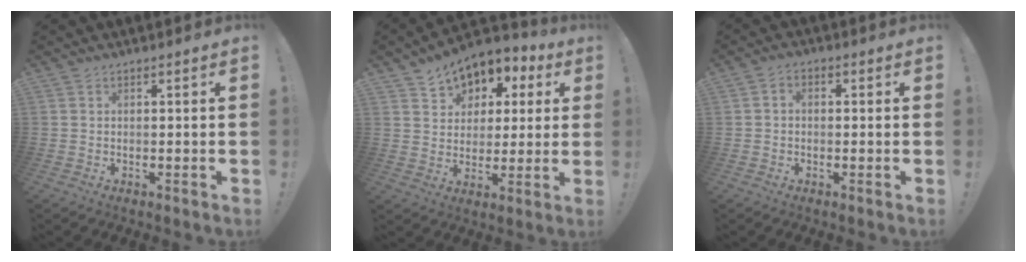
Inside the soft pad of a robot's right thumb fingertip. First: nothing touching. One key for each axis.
{"total": 8.5, "fx": 5.1, "fy": 6.4, "fz": 2.2, "tx": -0.031, "ty": -0.044, "tz": 0.096}
{"total": 2.1, "fx": -1.1, "fy": 1.3, "fz": 1.3, "tx": -0.023, "ty": 0.010, "tz": -0.020}